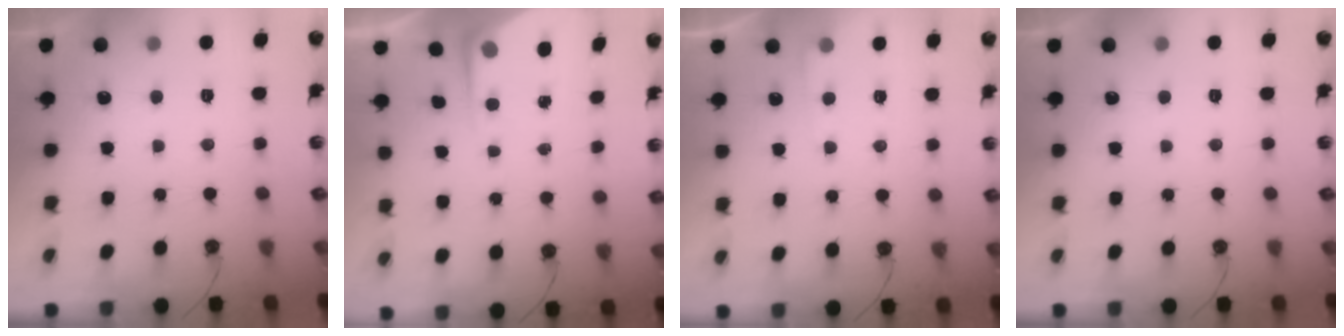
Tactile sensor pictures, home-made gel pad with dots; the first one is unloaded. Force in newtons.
{"total": 4.3, "press": 4.2, "slide": 0.5}
{"total": 3.8, "press": 3.8, "slide": 0.4}
{"total": 0.0}